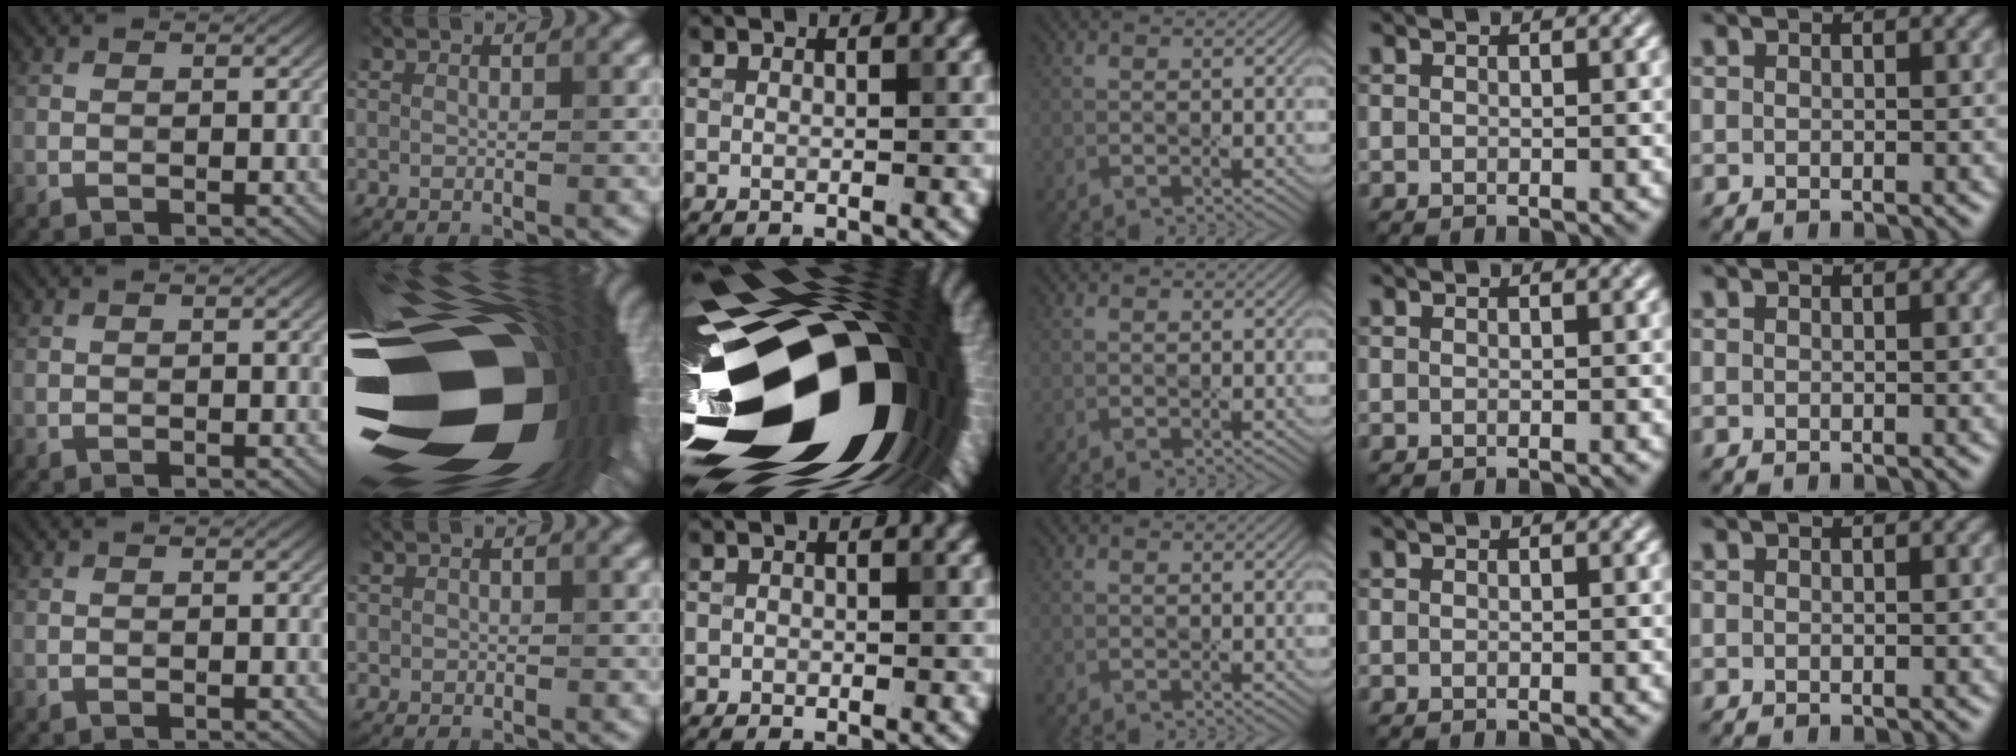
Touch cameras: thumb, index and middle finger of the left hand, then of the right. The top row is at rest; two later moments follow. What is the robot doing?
{"motion": "press", "object": "stapler"}